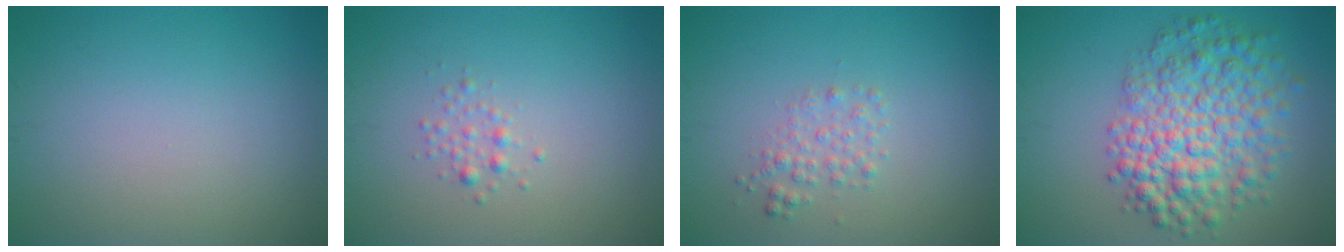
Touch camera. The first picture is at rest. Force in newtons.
{"total": 1.1, "press": 1.1, "slide": 0.0}
{"total": 1.6, "press": 1.6, "slide": 0.0}
{"total": 7.5, "press": 7.5, "slide": 0.2}